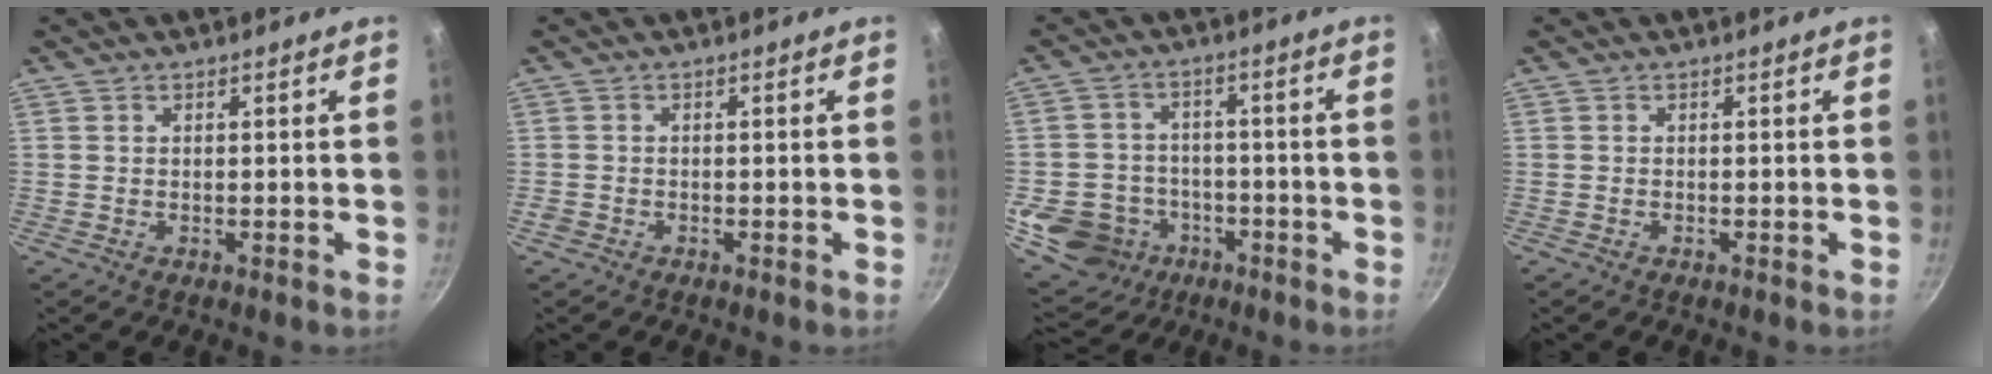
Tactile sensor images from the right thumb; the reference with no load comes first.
{"total": 1.2, "force": [-0.8, 0.9, 0.3], "torque": [-0.013, 0.005, -0.016]}
{"total": 12.4, "force": [-5.2, 10.2, 4.8], "torque": [-0.071, 0.040, -0.076]}
{"total": 0.0}